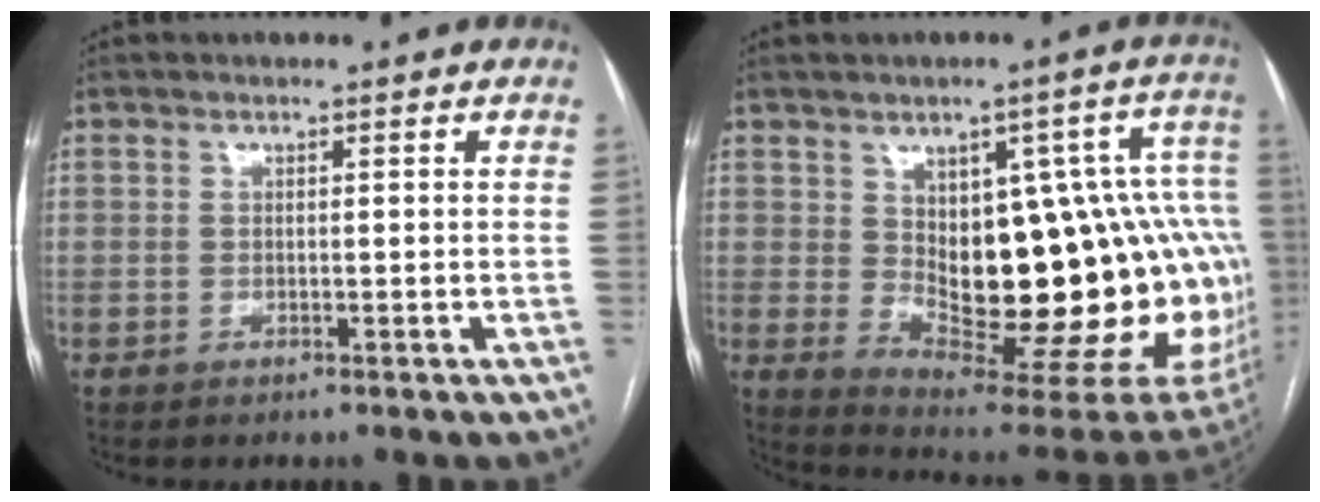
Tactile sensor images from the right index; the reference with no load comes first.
{"total": 26.3, "force": [-0.2, 8.9, 24.8], "torque": [-0.240, 0.023, 0.028]}